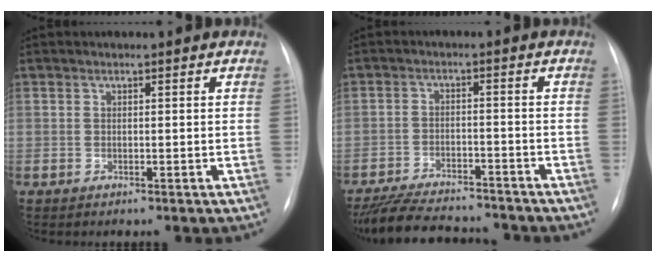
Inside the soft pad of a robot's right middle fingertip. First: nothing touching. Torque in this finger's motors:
{"motor_torque": [0.13, -0.15, 0.05, 0.04]}